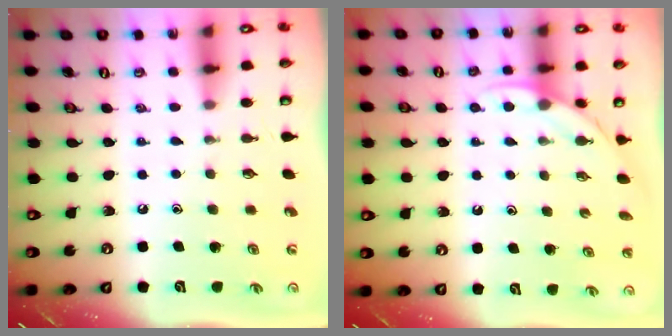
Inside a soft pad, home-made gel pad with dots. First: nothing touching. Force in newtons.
{"total": 3.7, "press": 3.7, "slide": 0.2}